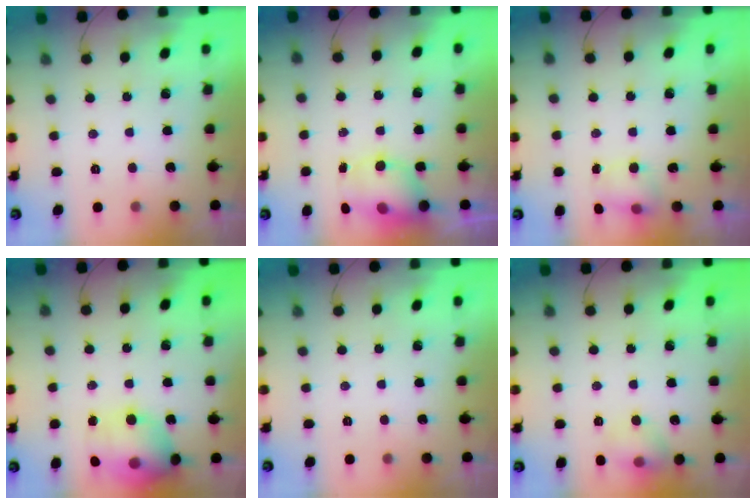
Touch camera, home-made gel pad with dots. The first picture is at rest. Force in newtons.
{"total": 6.7, "press": 6.7, "slide": 0.9}
{"total": 4.5, "press": 4.5, "slide": 0.6}
{"total": 17.8, "press": 17.5, "slide": 3.0}
{"total": 0.0}
{"total": 8.1, "press": 8.0, "slide": 1.5}